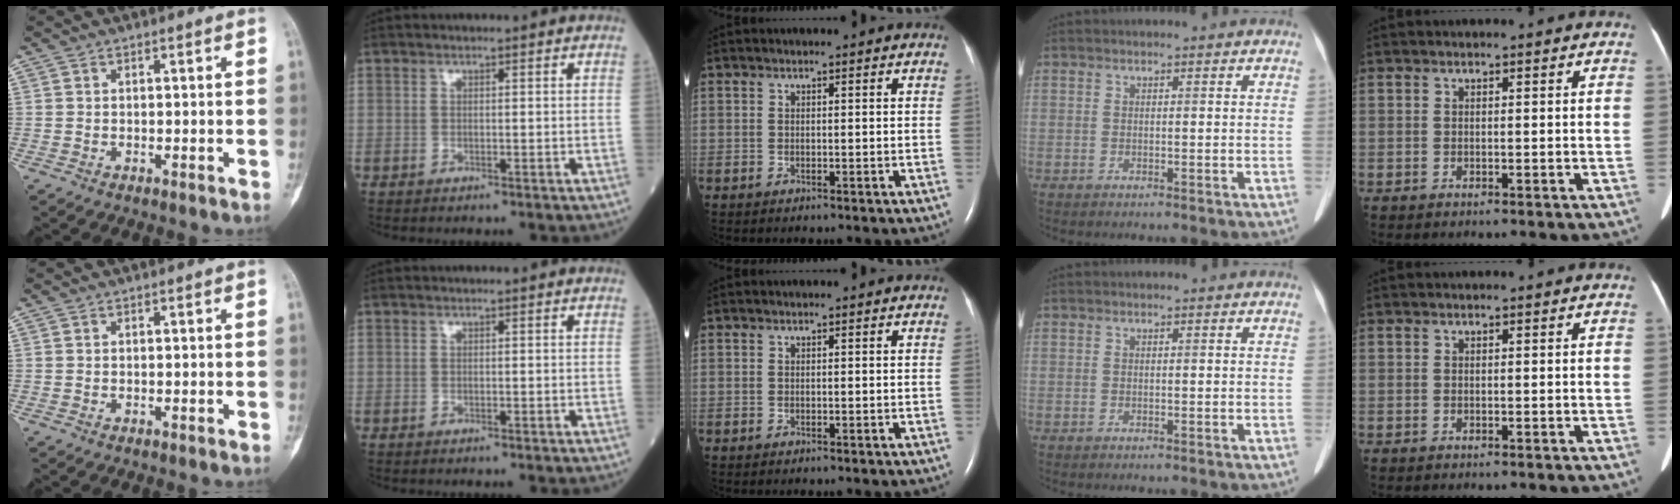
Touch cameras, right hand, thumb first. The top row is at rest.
{}